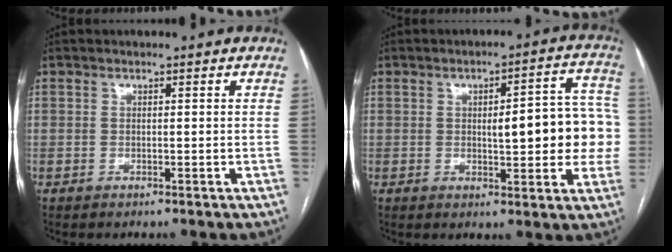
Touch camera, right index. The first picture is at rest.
{"total": 12.1, "force": [-0.2, 3.5, 11.6], "torque": [-0.132, 0.029, 0.000]}